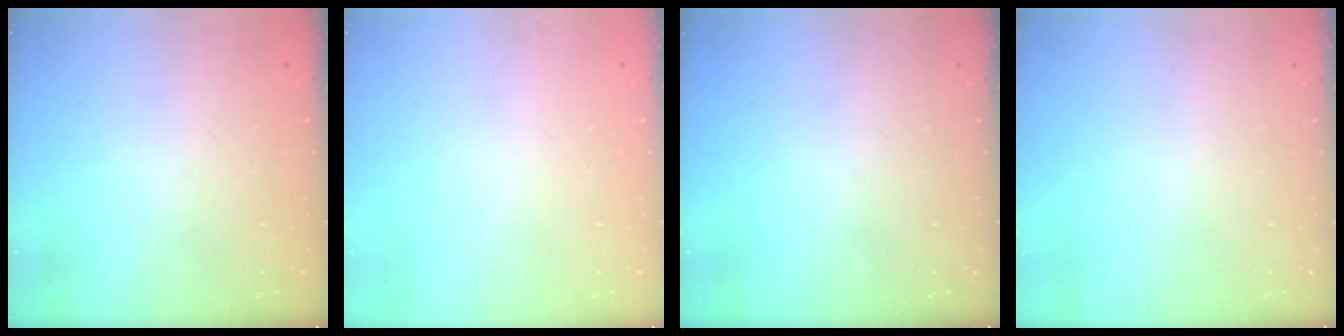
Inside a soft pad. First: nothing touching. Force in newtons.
{"total": 0.0}
{"total": 0.0}
{"total": 0.0}